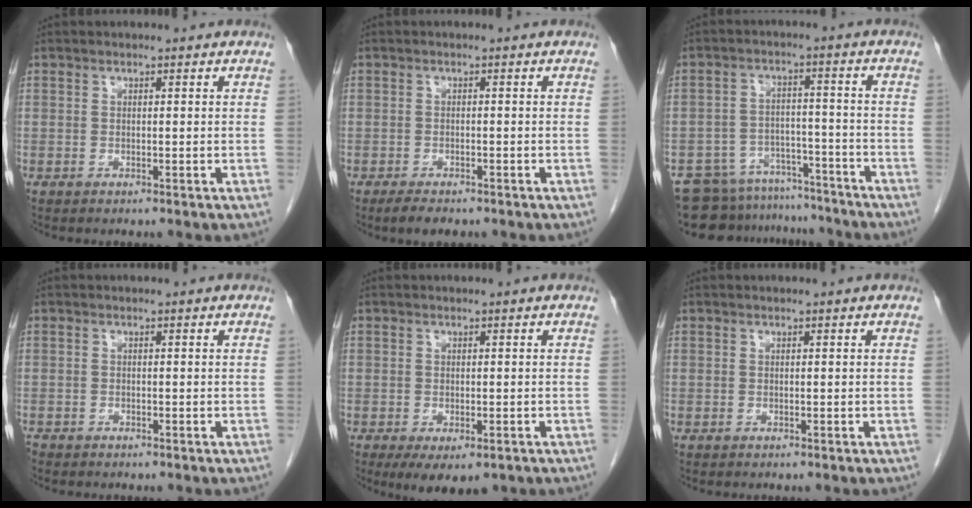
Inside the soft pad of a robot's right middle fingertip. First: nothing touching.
{"total": 2.8, "force": [-2.1, 1.0, 1.5], "torque": [-0.031, -0.004, -0.031]}
{"total": 14.0, "force": [-12.9, 5.2, 1.8], "torque": [-0.036, 0.028, -0.182]}
{"total": 1.3, "force": [-1.2, 0.6, 0.3], "torque": [-0.011, -0.001, -0.022]}
{"total": 5.8, "force": [-3.4, 2.6, 3.9], "torque": [-0.053, -0.009, -0.047]}
{"total": 0.0}